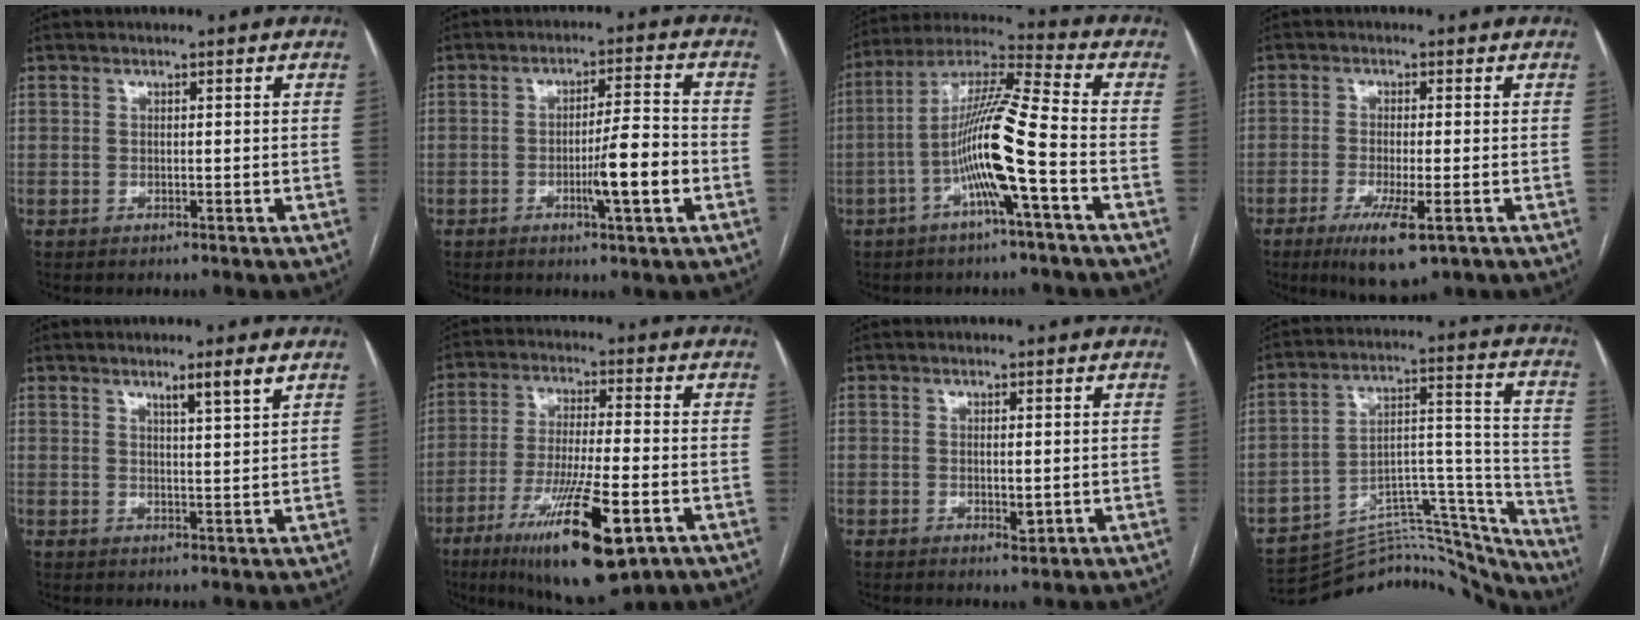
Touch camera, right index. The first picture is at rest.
{"total": 6.3, "force": [-2.0, 0.3, 5.9], "torque": [-0.097, 0.001, -0.028]}
{"total": 13.1, "force": [-3.9, -0.3, 12.5], "torque": [-0.244, 0.014, -0.076]}
{"total": 7.5, "force": [-3.8, 1.3, 6.3], "torque": [-0.113, -0.020, -0.059]}
{"total": 3.3, "force": [2.2, -0.6, 2.4], "torque": [-0.040, -0.007, 0.039]}
{"total": 16.9, "force": [-7.9, 2.7, 14.7], "torque": [-0.260, -0.036, -0.125]}
{"total": 1.7, "force": [-0.1, 0.6, 1.6], "torque": [-0.028, -0.005, 0.006]}
{"total": 26.7, "force": [-25.6, 5.4, 5.5], "torque": [-0.040, 0.050, -0.353]}